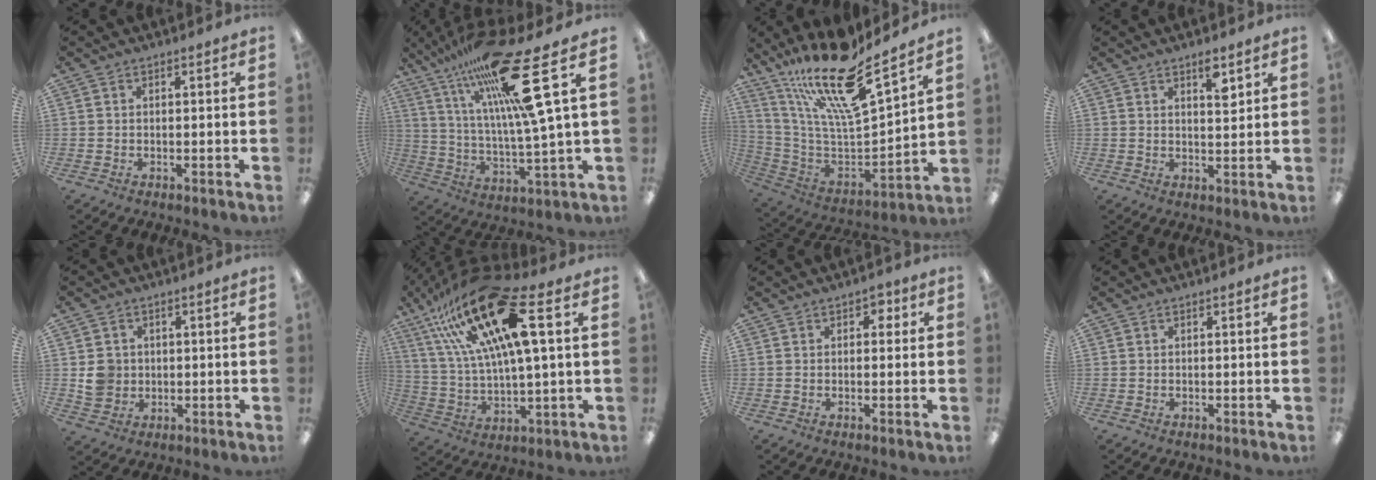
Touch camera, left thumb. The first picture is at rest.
{"total": 27.4, "force": [15.1, 5.5, 22.2], "torque": [-0.395, -0.071, 0.234]}
{"total": 21.1, "force": [16.0, 4.5, 13.0], "torque": [-0.241, -0.117, 0.267]}
{"total": 4.4, "force": [3.1, 1.4, 2.8], "torque": [-0.031, -0.017, 0.047]}
{"total": 5.4, "force": [0.3, 5.1, 1.6], "torque": [-0.013, 0.004, 0.006]}
{"total": 24.6, "force": [12.4, 7.7, 19.8], "torque": [-0.387, -0.050, 0.205]}
{"total": 1.9, "force": [0.7, 1.4, 1.0], "torque": [-0.005, -0.001, 0.007]}
{"total": 0.0}